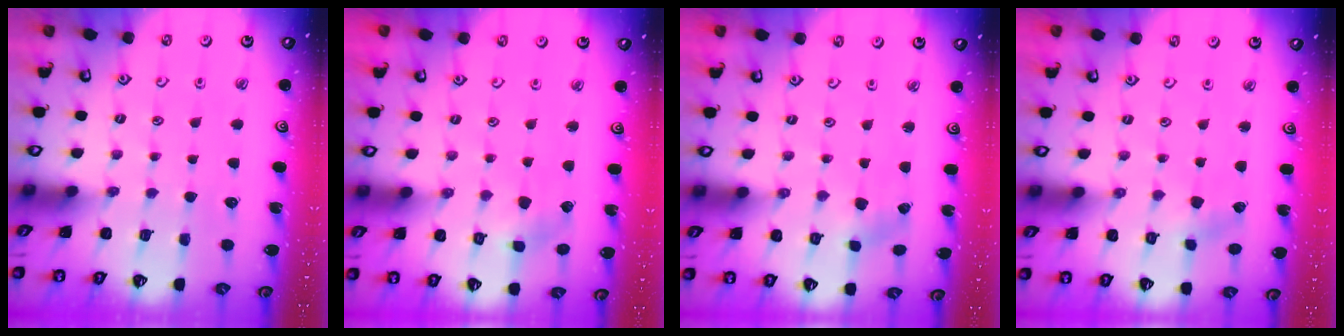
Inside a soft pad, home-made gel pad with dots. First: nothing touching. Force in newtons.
{"total": 3.3, "press": 3.2, "slide": 0.4}
{"total": 3.6, "press": 3.5, "slide": 0.4}
{"total": 2.0, "press": 1.9, "slide": 0.6}